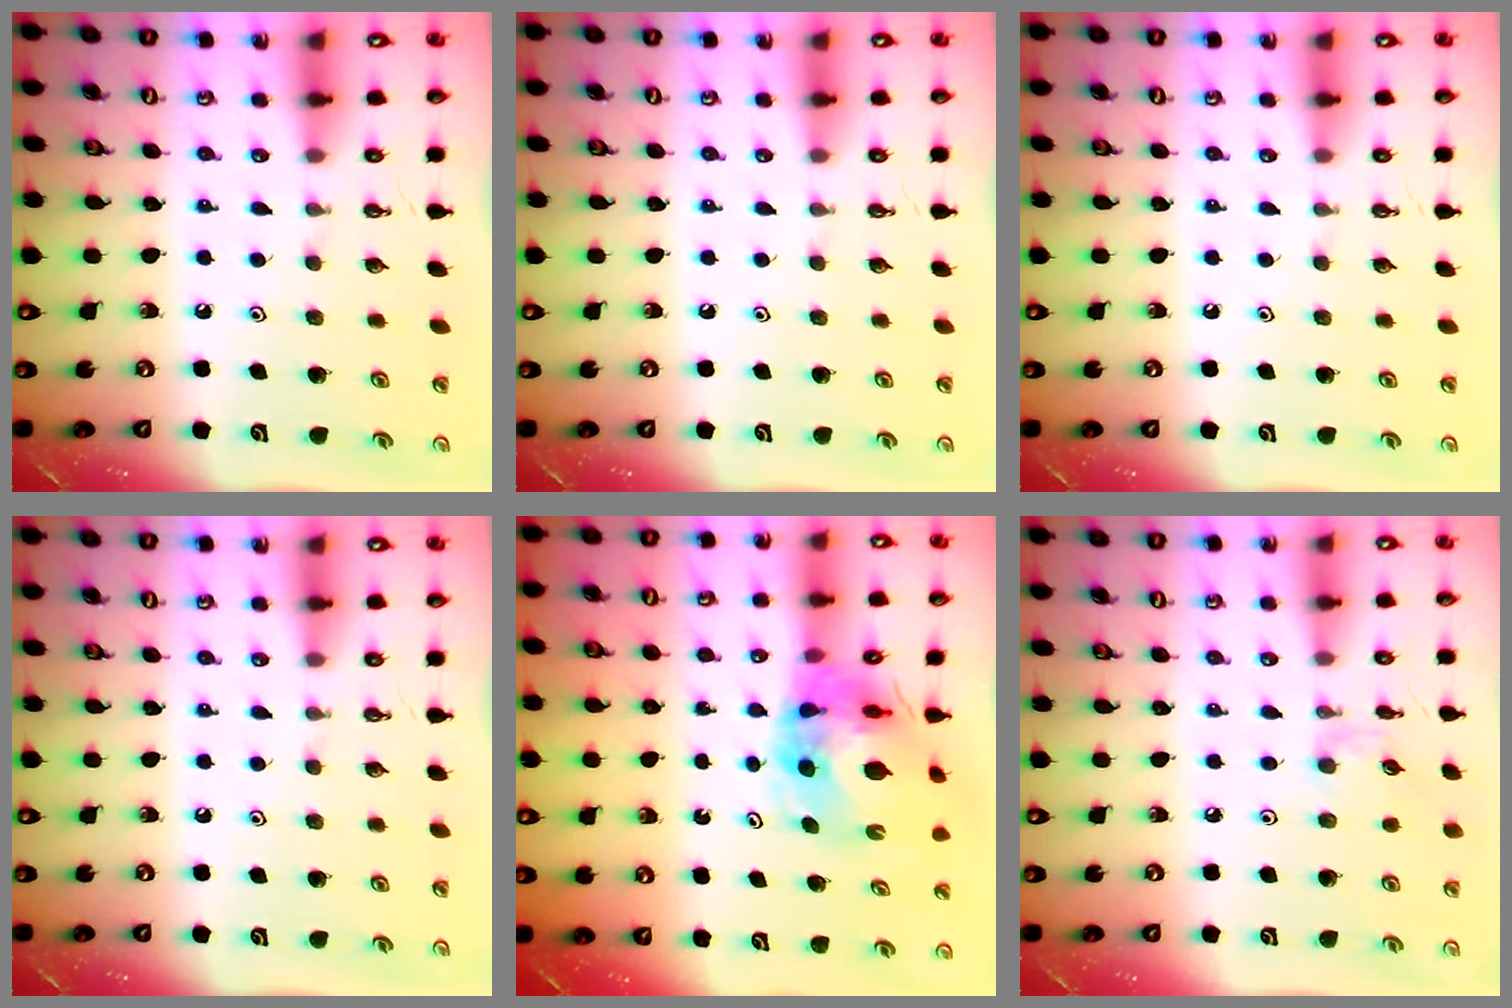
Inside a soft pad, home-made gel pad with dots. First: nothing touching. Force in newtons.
{"total": 0.0}
{"total": 0.0}
{"total": 0.0}
{"total": 12.1, "press": 12.0, "slide": 1.5}
{"total": 1.3, "press": 1.2, "slide": 0.4}